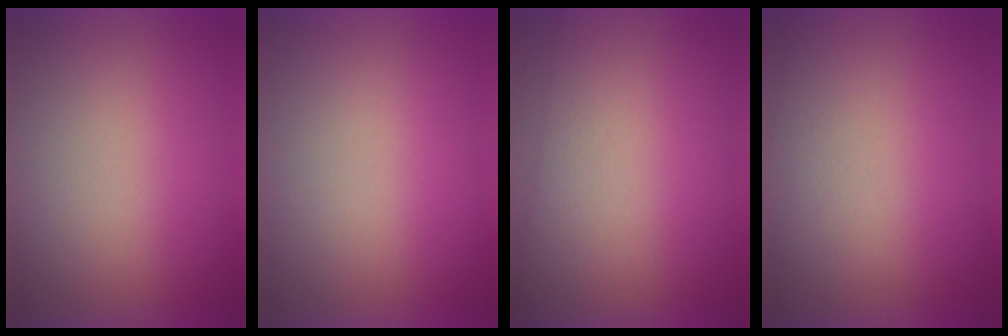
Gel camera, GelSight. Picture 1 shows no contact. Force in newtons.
{"total": 0.0}
{"total": 2.8}
{"total": 2.6}